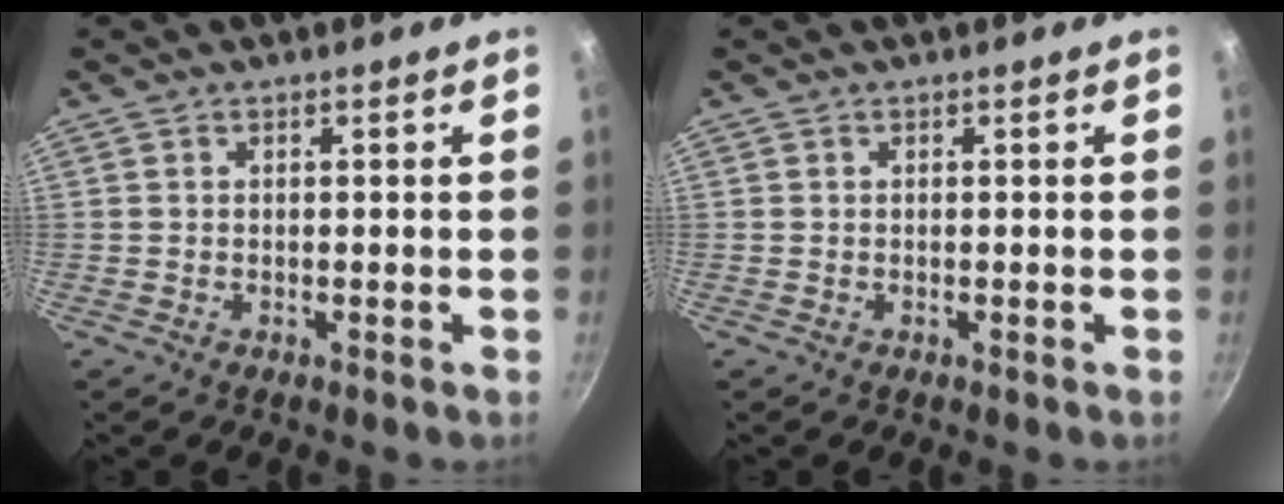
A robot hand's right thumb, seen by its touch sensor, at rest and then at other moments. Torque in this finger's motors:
{"motor_torque": [-0.11, 0.32, -0.30, 0.17, 0.00]}